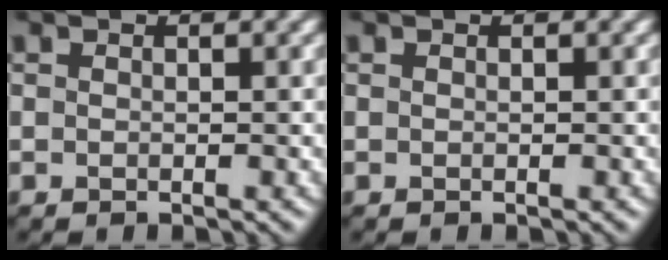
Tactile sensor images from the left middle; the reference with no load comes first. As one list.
[{"total": 0.0}]